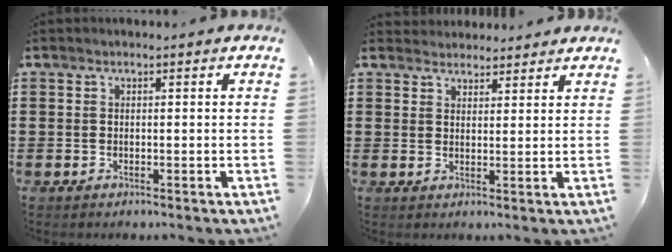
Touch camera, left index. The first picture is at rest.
{"total": 2.6, "force": [2.5, 0.6, -0.4], "torque": [-0.002, -0.002, 0.048]}